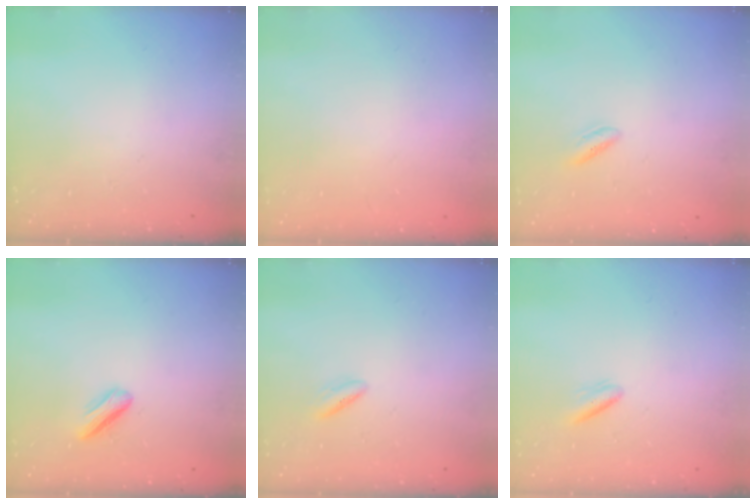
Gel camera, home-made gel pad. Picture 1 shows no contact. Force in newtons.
{"total": 2.2, "press": 2.2, "slide": 0.1}
{"total": 2.5, "press": 2.4, "slide": 0.7}
{"total": 3.7, "press": 3.7, "slide": 0.3}
{"total": 1.6, "press": 1.4, "slide": 0.8}
{"total": 2.9, "press": 2.8, "slide": 1.0}